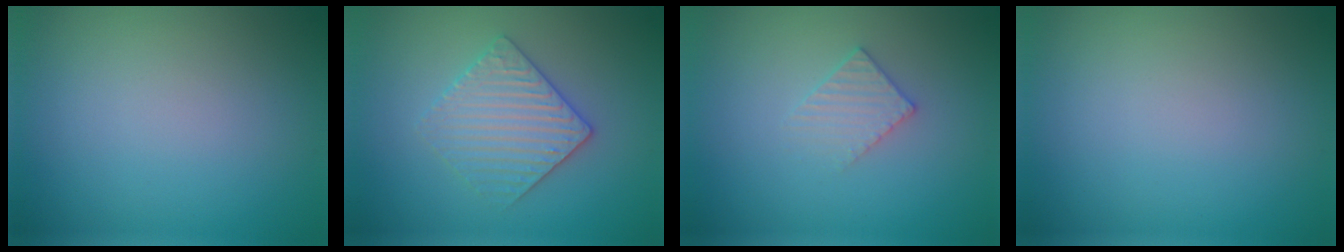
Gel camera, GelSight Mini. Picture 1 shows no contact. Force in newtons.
{"total": 3.1, "press": 3.1, "slide": 0.7}
{"total": 1.9, "press": 1.9, "slide": 0.2}
{"total": 0.0}